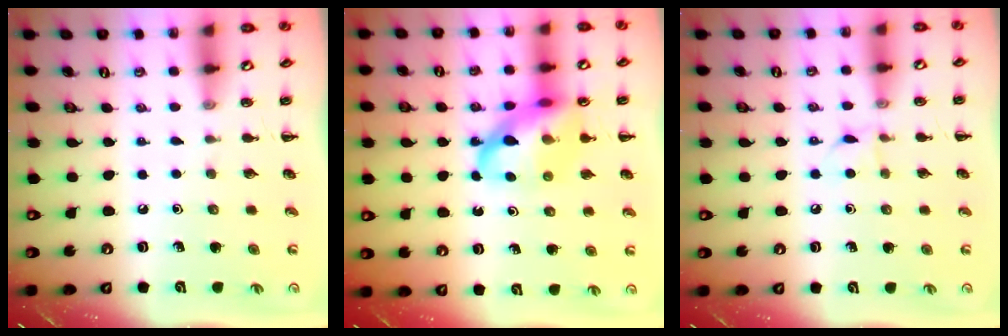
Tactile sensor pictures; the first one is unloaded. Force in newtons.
{"total": 15.1, "press": 14.6, "slide": 3.8}
{"total": 5.6, "press": 5.5, "slide": 1.4}